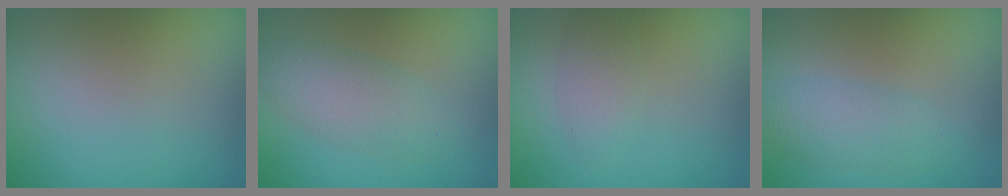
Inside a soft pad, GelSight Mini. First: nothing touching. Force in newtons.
{"total": 3.2, "press": 3.2, "slide": 0.1}
{"total": 1.8, "press": 1.8, "slide": 0.2}
{"total": 2.4, "press": 2.4, "slide": 0.2}